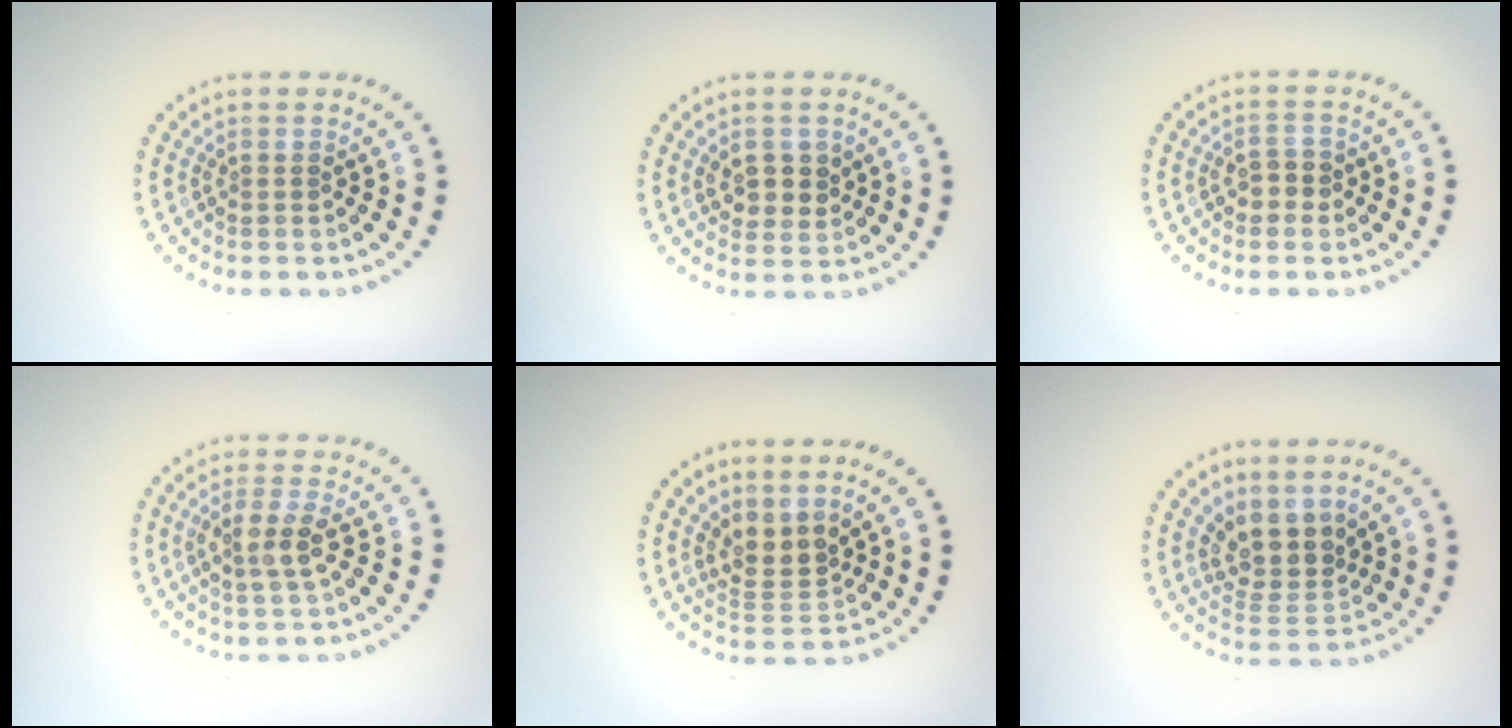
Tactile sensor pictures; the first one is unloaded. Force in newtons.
{"total": 2.8, "press": 2.7, "slide": 0.8}
{"total": 1.9, "press": 1.9, "slide": 0.3}
{"total": 2.8, "press": 2.6, "slide": 1.1}
{"total": 2.9, "press": 2.4, "slide": 1.6}
{"total": 3.8, "press": 3.0, "slide": 2.2}